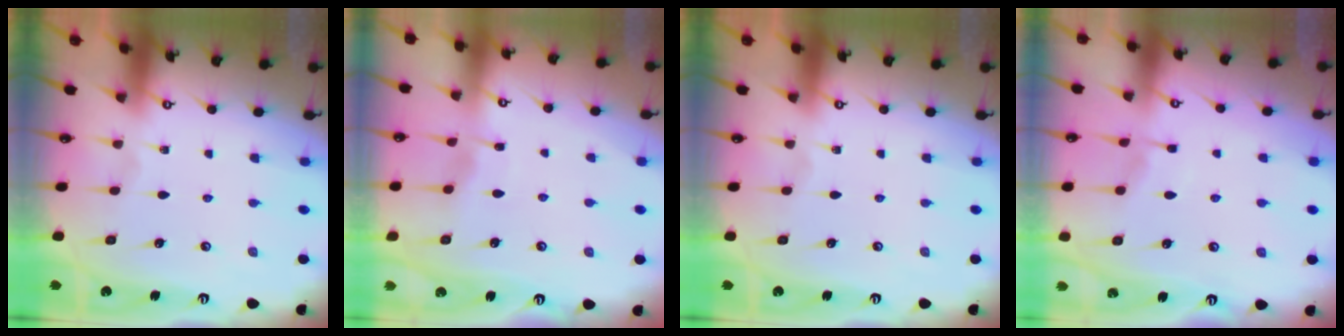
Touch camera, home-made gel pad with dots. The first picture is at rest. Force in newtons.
{"total": 3.9, "press": 3.9, "slide": 0.5}
{"total": 0.0}
{"total": 3.9, "press": 3.9, "slide": 0.3}